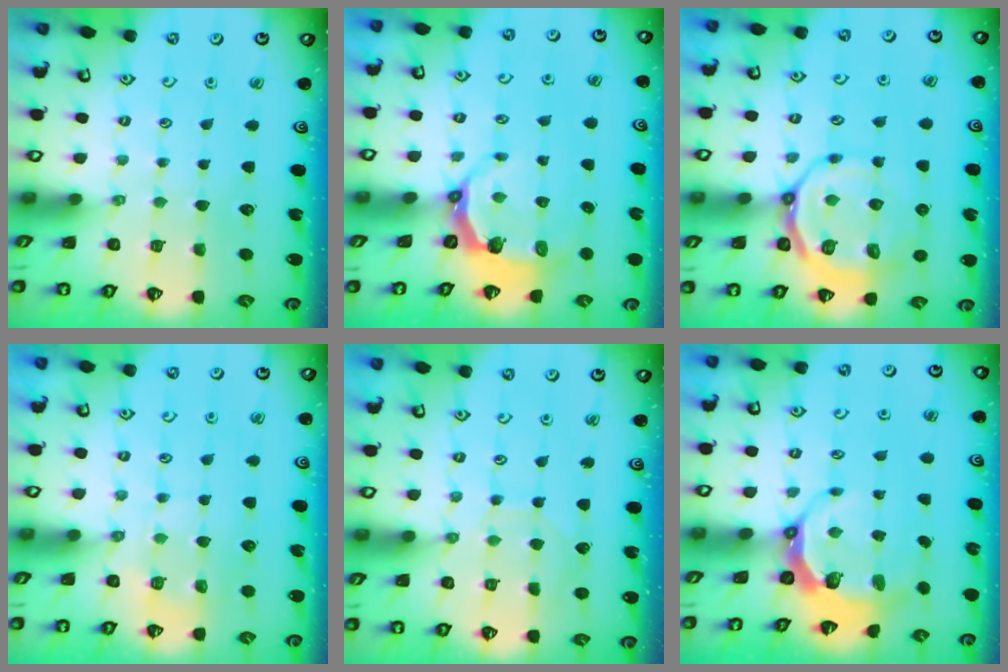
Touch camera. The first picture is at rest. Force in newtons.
{"total": 4.8, "press": 3.3, "slide": 3.4}
{"total": 13.5, "press": 13.3, "slide": 2.7}
{"total": 6.3, "press": 6.2, "slide": 0.6}
{"total": 5.0, "press": 4.9, "slide": 0.4}
{"total": 6.4, "press": 5.1, "slide": 3.8}